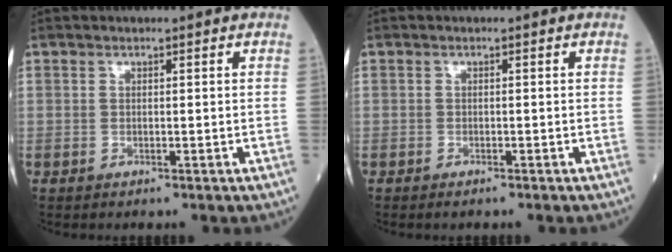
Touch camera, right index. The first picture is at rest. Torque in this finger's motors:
{"motor_torque": [0.01, 0.00, -0.02, 0.00]}